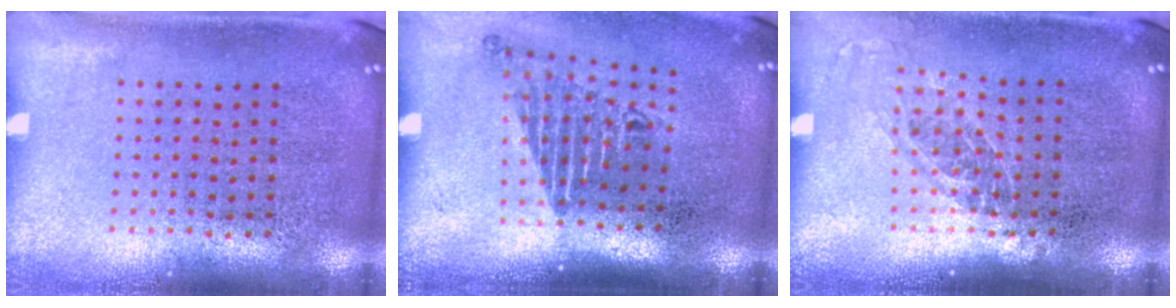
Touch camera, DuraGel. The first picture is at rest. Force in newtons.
{"total": 1.7, "press": 1.2, "slide": 1.2}
{"total": 1.1, "press": 1.0, "slide": 0.6}